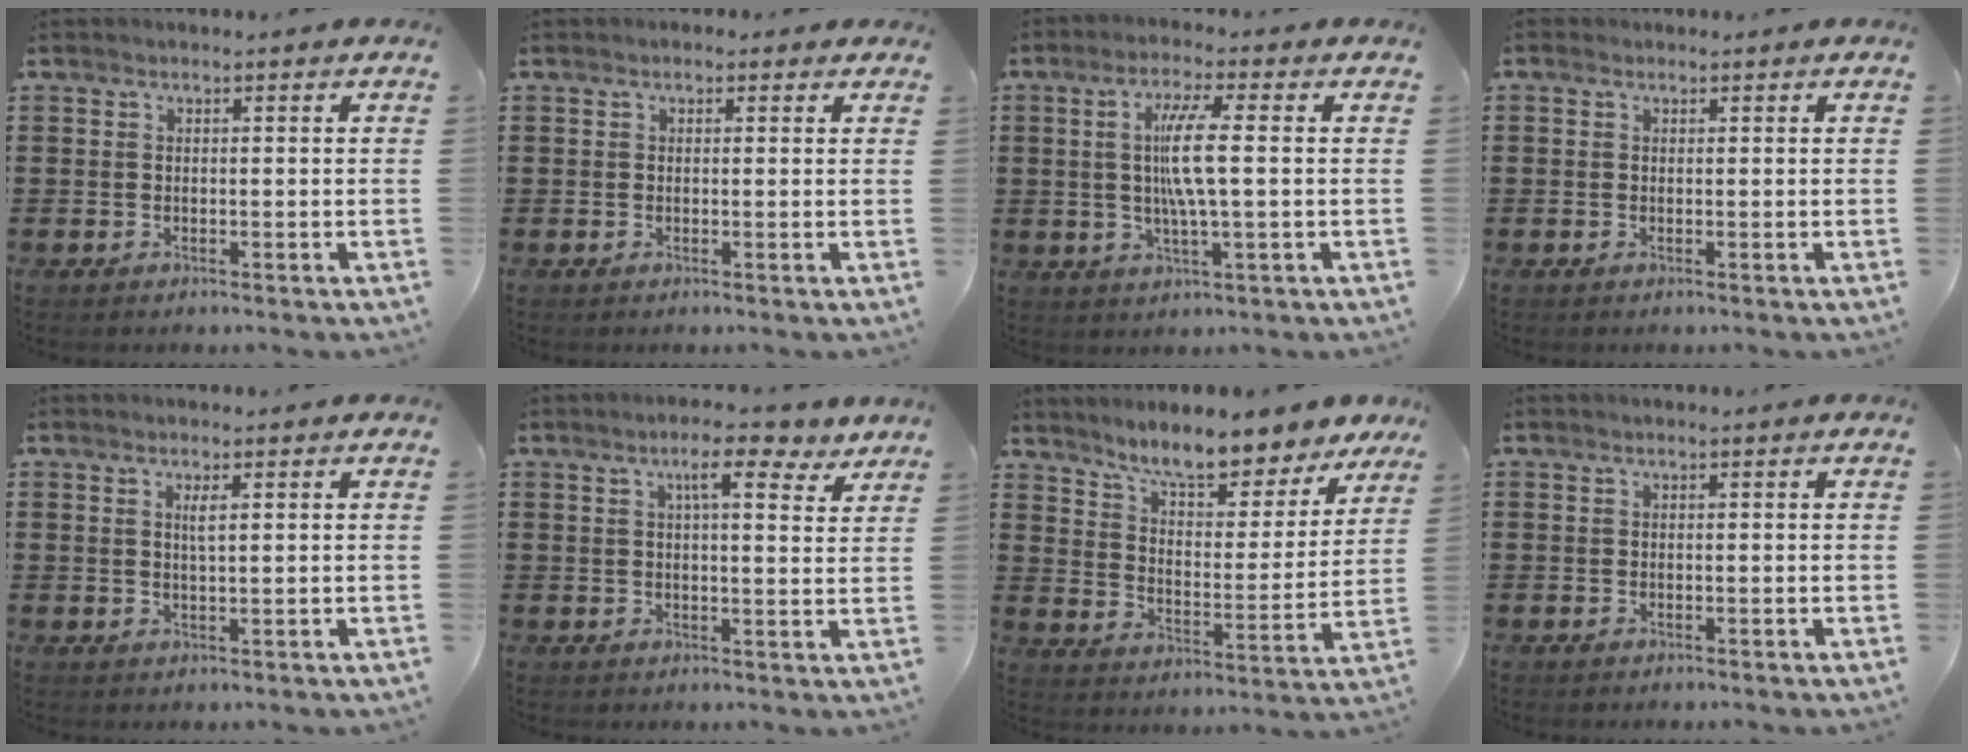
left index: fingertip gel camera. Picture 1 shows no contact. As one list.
[{"total": 0.8, "force": [0.1, 0.7, 0.3], "torque": [-0.010, 0.007, 0.000]}, {"total": 7.3, "force": [0.7, 0.6, 7.2], "torque": [-0.150, -0.004, 0.001]}, {"total": 0.0}, {"total": 1.9, "force": [0.7, 0.3, 1.7], "torque": [-0.035, 0.004, 0.010]}, {"total": 6.2, "force": [4.2, 1.2, 4.3], "torque": [-0.071, -0.010, 0.066]}, {"total": 8.7, "force": [7.9, 0.7, 3.6], "torque": [-0.084, -0.051, 0.134]}, {"total": 0.0}]